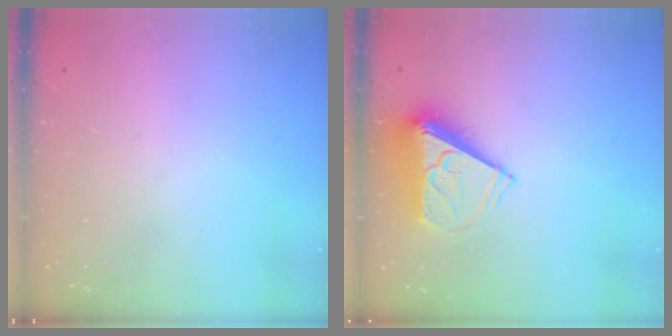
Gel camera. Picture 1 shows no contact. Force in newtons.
{"total": 7.7, "press": 7.7, "slide": 0.5}